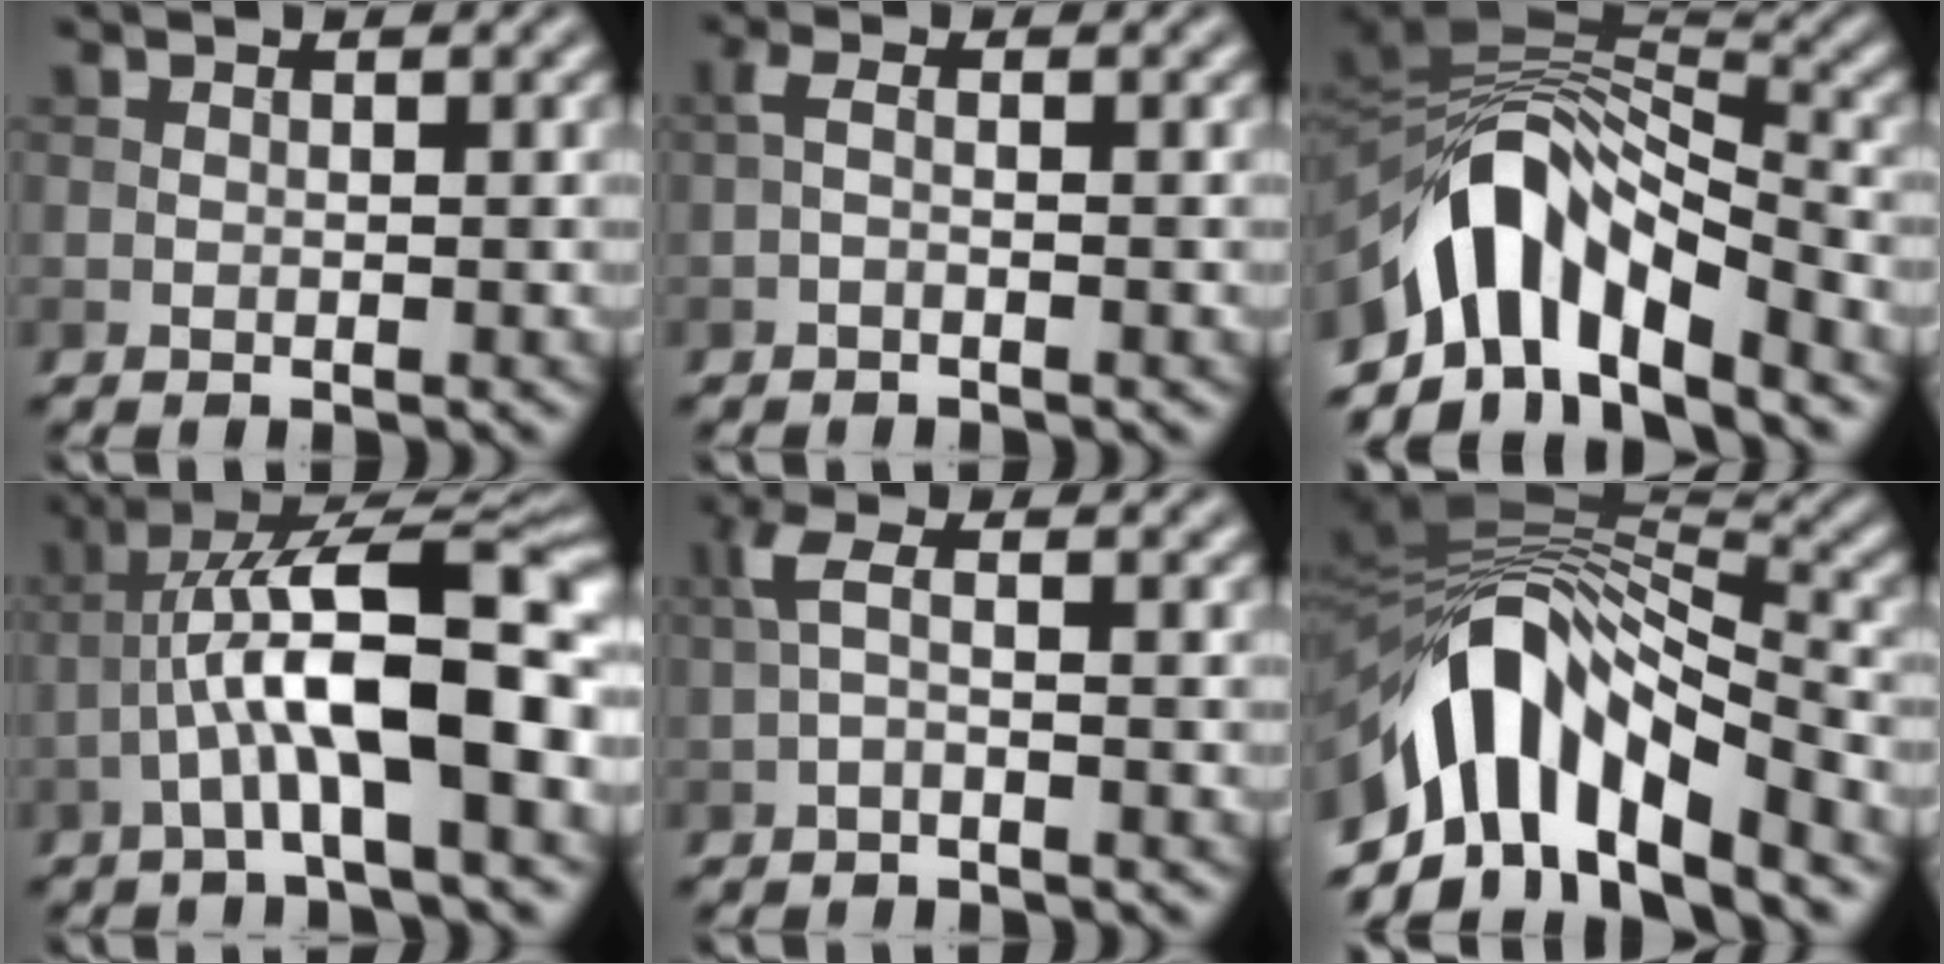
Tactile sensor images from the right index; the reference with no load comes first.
{"total": 1.3, "force": [-0.5, 0.4, 1.1], "torque": [-0.026, 0.001, -0.013]}
{"total": 10.5, "force": [-5.9, 4.8, 7.2], "torque": [-0.111, 0.009, -0.104]}
{"total": 10.3, "force": [-2.1, 2.7, 9.8], "torque": [-0.170, 0.026, -0.035]}
{"total": 2.1, "force": [-0.2, 0.6, 2.0], "torque": [-0.049, 0.006, -0.010]}
{"total": 11.5, "force": [-5.8, 5.5, 8.3], "torque": [-0.136, 0.005, -0.098]}